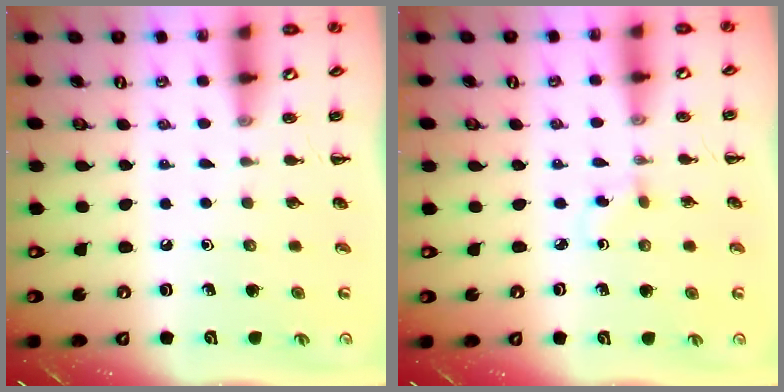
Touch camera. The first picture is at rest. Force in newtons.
{"total": 1.2, "press": 1.0, "slide": 0.8}